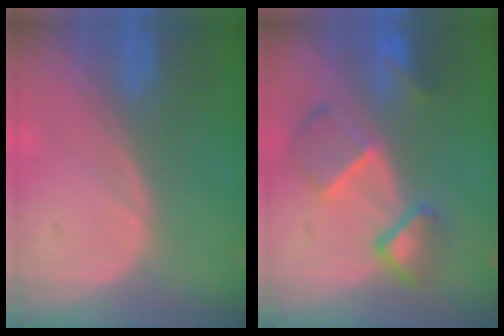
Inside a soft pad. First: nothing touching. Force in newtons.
{"total": 7.5, "press": 6.7, "slide": 3.5}